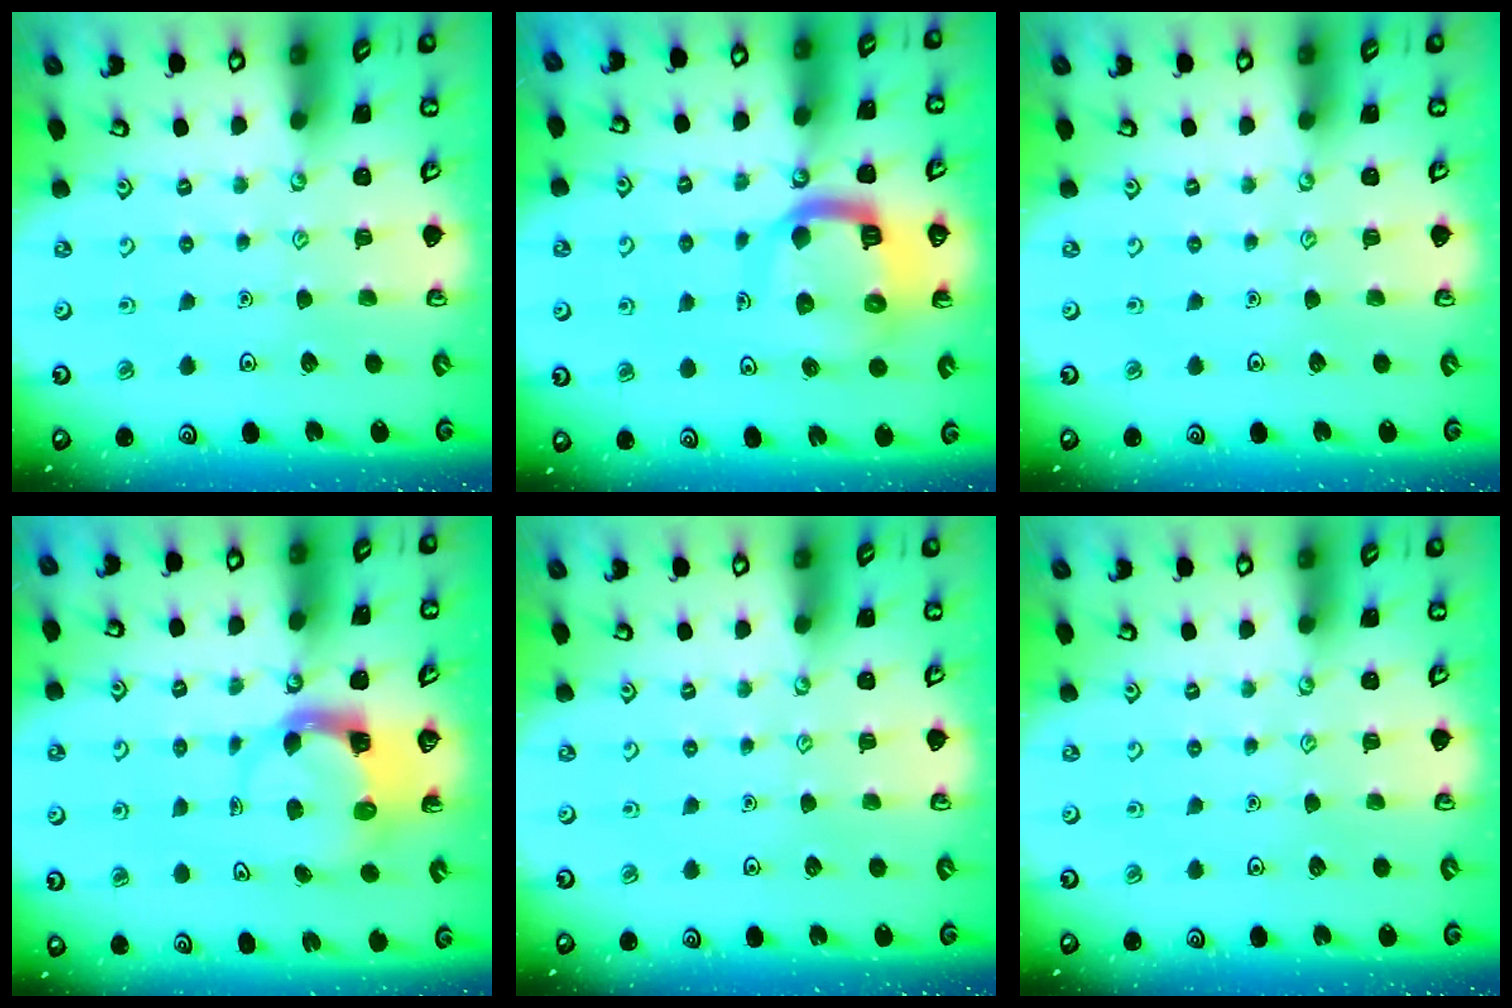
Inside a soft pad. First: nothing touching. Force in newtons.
{"total": 12.4, "press": 12.3, "slide": 1.6}
{"total": 0.0}
{"total": 3.5, "press": 3.5, "slide": 0.5}
{"total": 0.0}
{"total": 0.0}